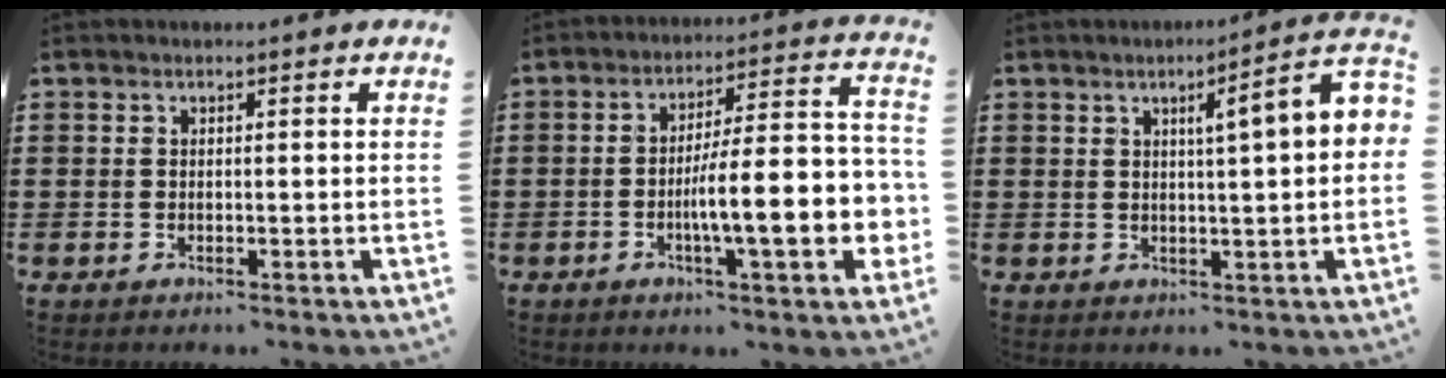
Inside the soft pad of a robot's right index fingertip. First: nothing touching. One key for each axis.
{"total": 13.2, "fx": -3.3, "fy": 2.9, "fz": 12.4, "tx": -0.183, "ty": -0.018, "tz": -0.064}
{"total": 5.2, "fx": 1.2, "fy": 0.1, "fz": 5.1, "tx": -0.080, "ty": -0.010, "tz": 0.011}